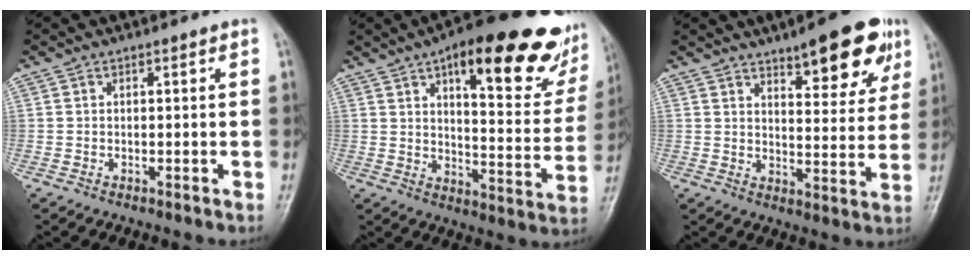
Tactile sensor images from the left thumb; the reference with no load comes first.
{"total": 26.3, "force": [15.0, 8.9, 19.6], "torque": [-0.223, -0.042, 0.204]}
{"total": 14.4, "force": [8.8, 4.8, 10.3], "torque": [-0.096, -0.036, 0.120]}